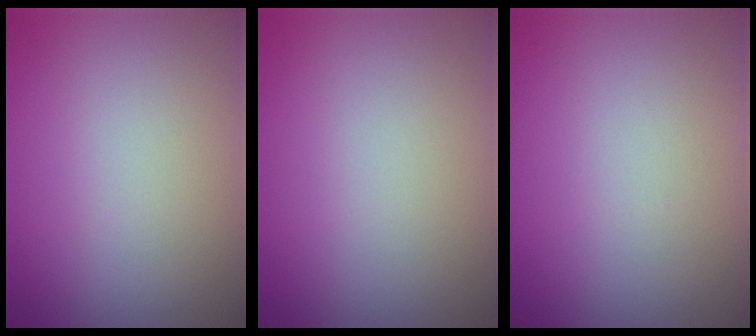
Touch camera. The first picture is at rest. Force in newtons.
{"total": 0.0}
{"total": 0.0}